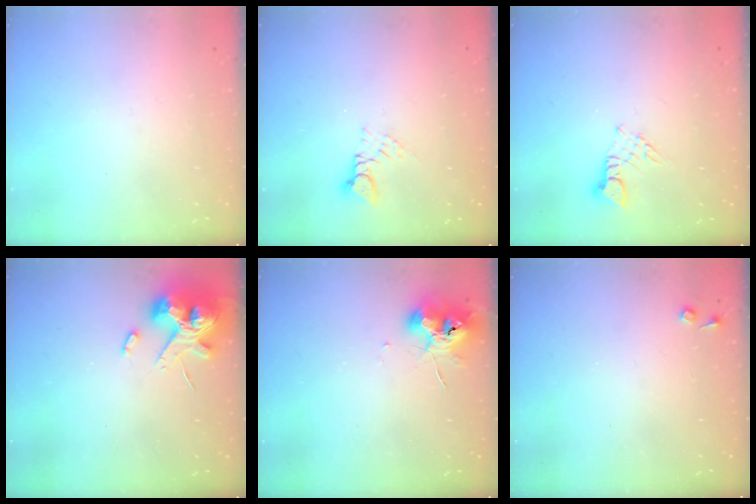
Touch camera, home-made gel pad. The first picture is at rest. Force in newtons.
{"total": 4.4, "press": 4.4, "slide": 0.1}
{"total": 3.2, "press": 3.2, "slide": 0.4}
{"total": 13.9, "press": 13.7, "slide": 2.1}
{"total": 11.0, "press": 10.9, "slide": 1.7}
{"total": 3.8, "press": 3.7, "slide": 0.6}